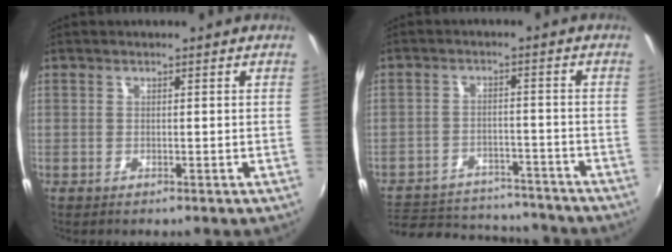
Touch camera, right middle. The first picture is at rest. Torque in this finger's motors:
{"motor_torque": [0.53, -0.68, -0.10, -0.02]}